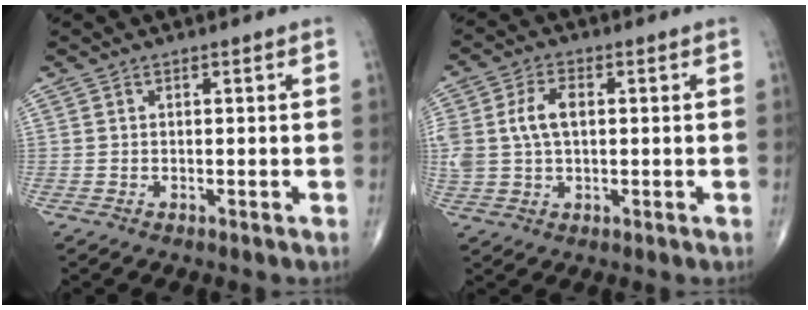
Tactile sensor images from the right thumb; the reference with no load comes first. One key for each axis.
{"total": 7.7, "fx": 1.1, "fy": 4.6, "fz": 6.1, "tx": -0.135, "ty": 0.014, "tz": 0.025}